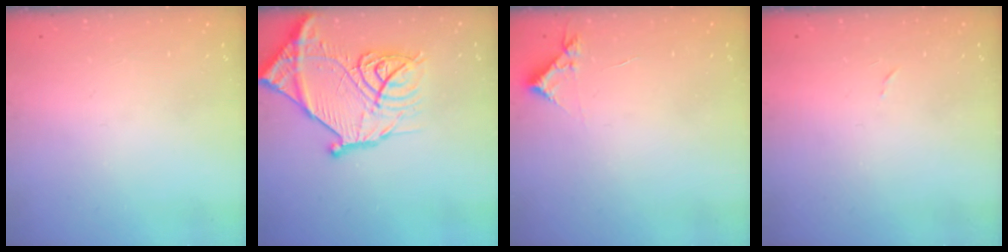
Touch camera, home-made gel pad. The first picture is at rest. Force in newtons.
{"total": 21.2, "press": 21.1, "slide": 1.9}
{"total": 4.1, "press": 4.1, "slide": 0.5}
{"total": 2.4, "press": 2.4, "slide": 0.4}